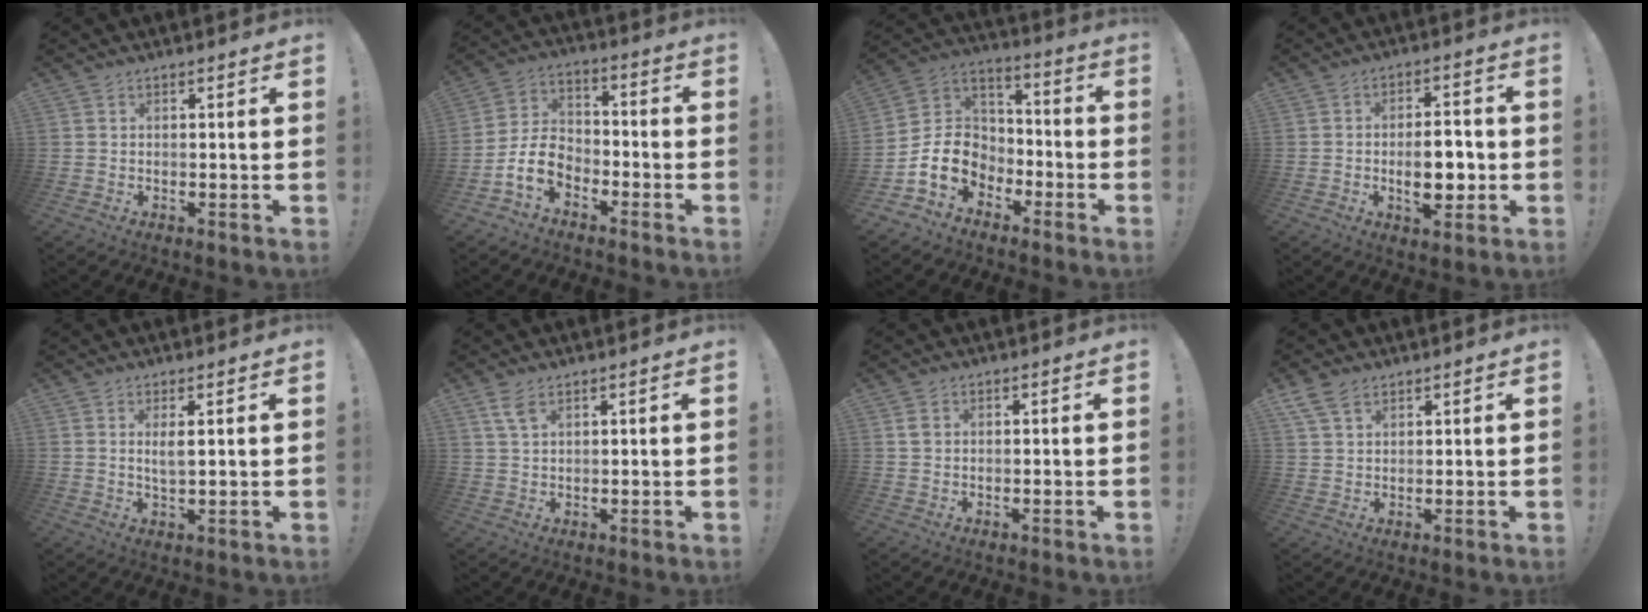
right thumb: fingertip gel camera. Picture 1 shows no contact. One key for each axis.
{"total": 10.2, "fx": -5.5, "fy": 6.7, "fz": 5.4, "tx": -0.106, "ty": 0.033, "tz": -0.100}
{"total": 13.2, "fx": -5.4, "fy": 10.3, "fz": 6.2, "tx": -0.105, "ty": 0.023, "tz": -0.091}
{"total": 9.4, "fx": -1.8, "fy": 5.0, "fz": 7.8, "tx": -0.116, "ty": 0.008, "tz": -0.033}
{"total": 3.3, "fx": 1.3, "fy": 0.7, "fz": 3.0, "tx": -0.045, "ty": -0.009, "tz": 0.020}
{"total": 4.0, "fx": 2.4, "fy": 1.7, "fz": 2.8, "tx": -0.052, "ty": -0.007, "tz": 0.043}
{"total": 1.5, "fx": 0.6, "fy": 1.2, "fz": 0.6, "tx": -0.010, "ty": 0.004, "tz": 0.010}
{"total": 5.5, "fx": 3.5, "fy": 2.9, "fz": 3.0, "tx": -0.064, "ty": -0.006, "tz": 0.071}